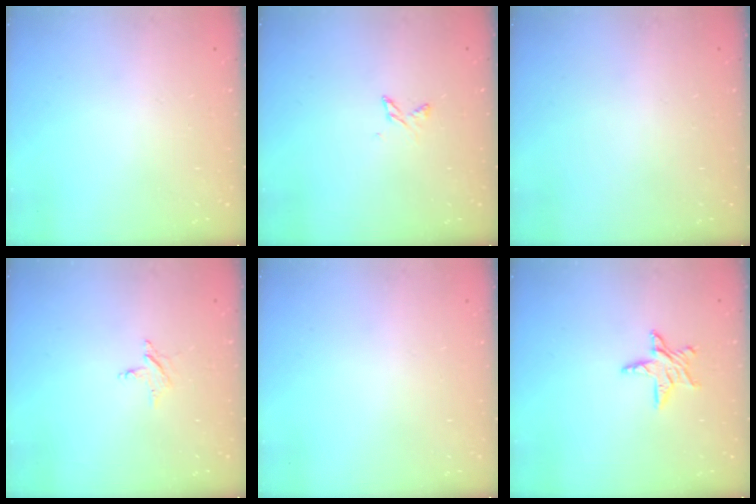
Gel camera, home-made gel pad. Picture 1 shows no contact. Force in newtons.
{"total": 2.5, "press": 2.5, "slide": 0.5}
{"total": 0.0}
{"total": 2.4, "press": 2.4, "slide": 0.2}
{"total": 0.0}
{"total": 7.5, "press": 7.4, "slide": 0.8}